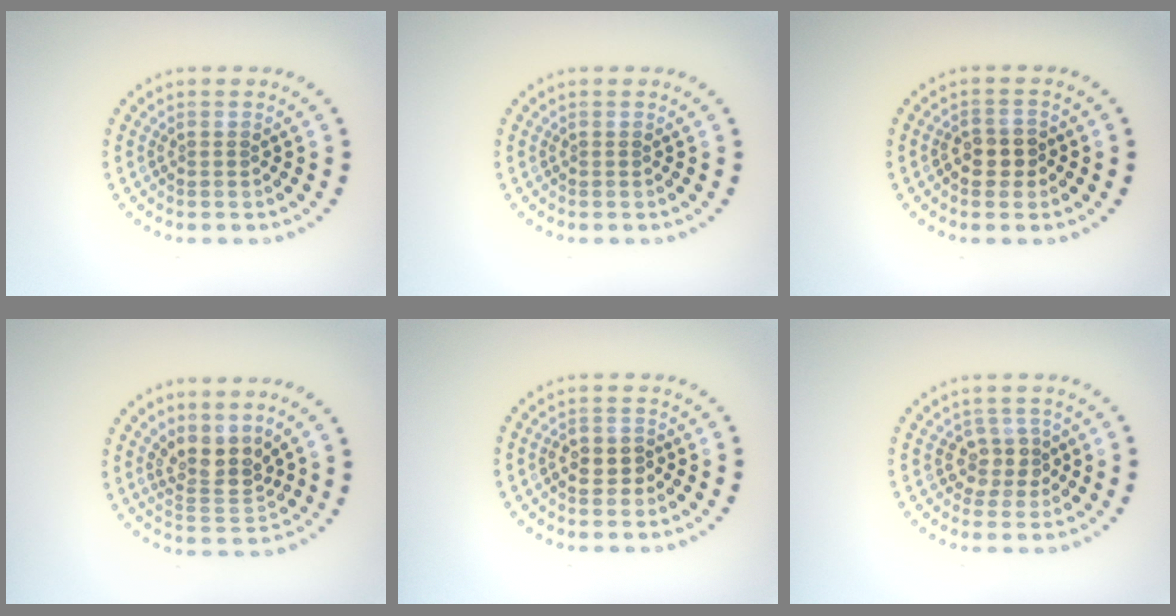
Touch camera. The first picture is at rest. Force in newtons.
{"total": 0.0}
{"total": 1.9, "press": 1.8, "slide": 0.5}
{"total": 3.2, "press": 2.5, "slide": 1.9}
{"total": 2.2, "press": 2.1, "slide": 0.6}
{"total": 2.2, "press": 1.9, "slide": 1.1}